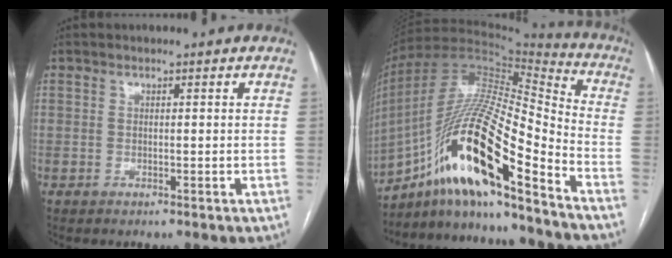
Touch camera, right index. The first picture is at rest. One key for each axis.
{"total": 21.7, "fx": -12.2, "fy": 3.2, "fz": 17.6, "tx": -0.357, "ty": 0.002, "tz": -0.214}